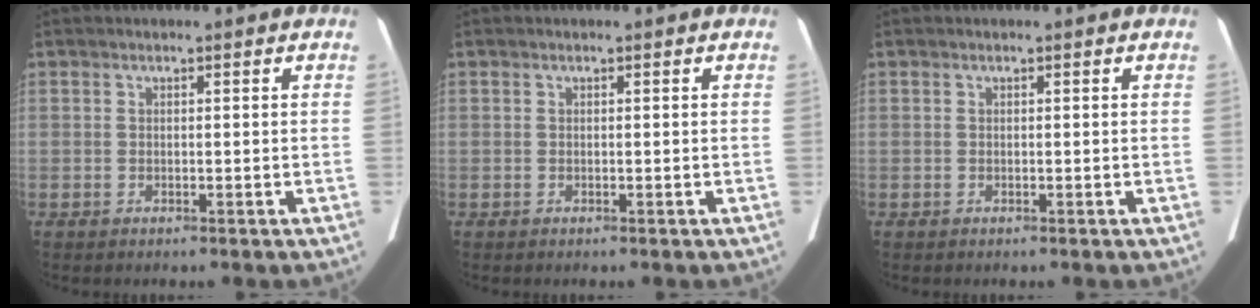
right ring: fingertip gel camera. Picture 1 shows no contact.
{"total": 0.0}
{"total": 0.0}